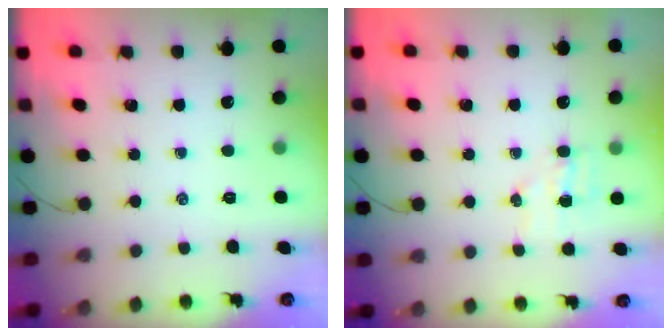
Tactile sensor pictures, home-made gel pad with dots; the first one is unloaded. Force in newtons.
{"total": 5.6, "press": 5.5, "slide": 1.2}